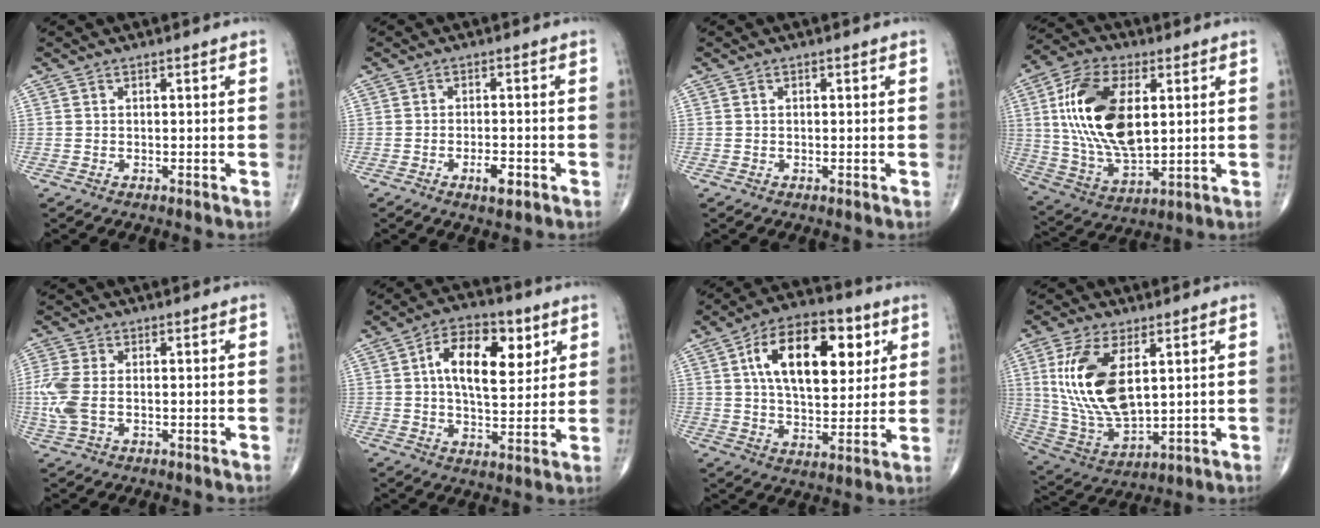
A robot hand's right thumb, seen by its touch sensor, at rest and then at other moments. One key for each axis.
{"total": 3.5, "fx": -1.6, "fy": 1.3, "fz": 2.8, "tx": -0.045, "ty": 0.001, "tz": -0.025}
{"total": 0.0}
{"total": 20.0, "fx": 3.8, "fy": 10.5, "fz": 16.6, "tx": -0.313, "ty": -0.012, "tz": 0.073}
{"total": 7.0, "fx": -0.5, "fy": 4.1, "fz": 5.6, "tx": -0.161, "ty": 0.000, "tz": -0.012}
{"total": 14.0, "fx": 4.3, "fy": 7.4, "fz": 11.1, "tx": -0.152, "ty": -0.008, "tz": 0.068}
{"total": 19.4, "fx": 6.2, "fy": 10.4, "fz": 15.1, "tx": -0.207, "ty": -0.008, "tz": 0.098}
{"total": 17.0, "fx": 4.3, "fy": 8.2, "fz": 14.2, "tx": -0.285, "ty": -0.022, "tz": 0.096}